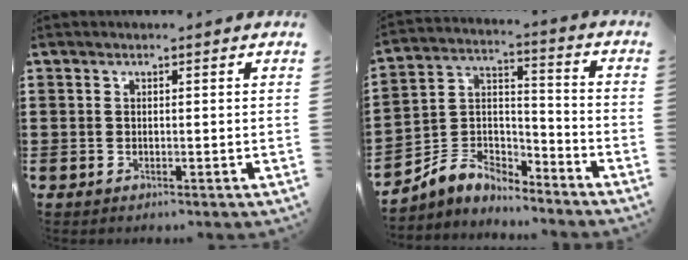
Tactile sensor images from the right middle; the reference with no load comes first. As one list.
[{"total": 5.5, "force": [-4.9, 2.4, 0.8], "torque": [-0.037, -0.004, -0.104]}]